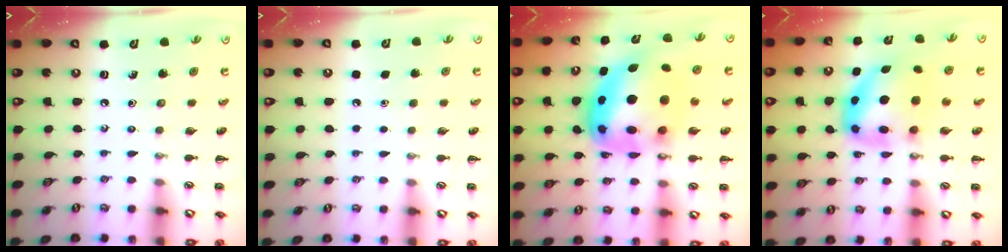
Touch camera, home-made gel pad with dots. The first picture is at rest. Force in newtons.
{"total": 1.7, "press": 1.7, "slide": 0.1}
{"total": 17.3, "press": 16.7, "slide": 4.5}
{"total": 8.5, "press": 8.2, "slide": 2.0}